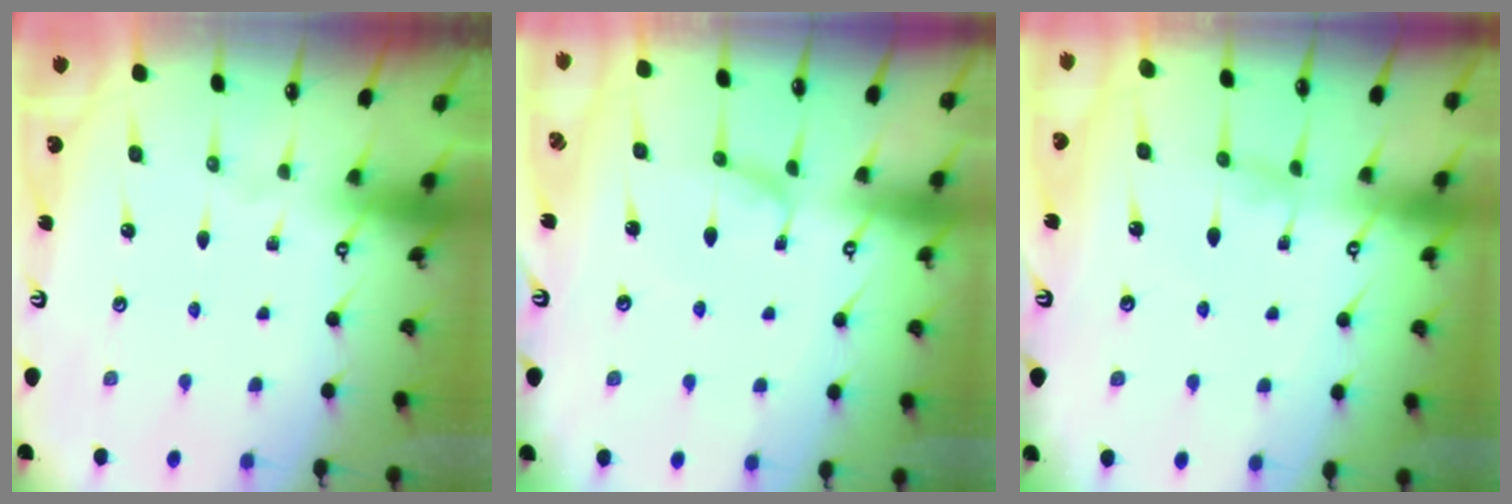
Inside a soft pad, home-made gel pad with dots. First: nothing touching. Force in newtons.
{"total": 1.5, "press": 1.3, "slide": 0.5}
{"total": 0.7, "press": 0.4, "slide": 0.5}